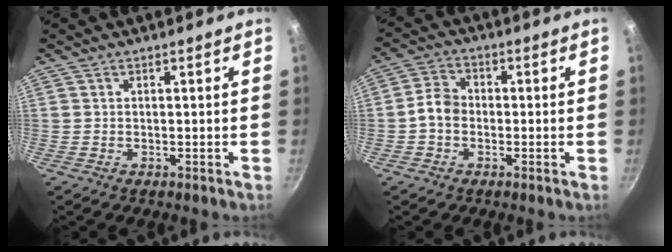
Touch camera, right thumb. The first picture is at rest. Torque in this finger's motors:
{"motor_torque": [0.52, 1.64, 0.32, -0.79, 0.02]}